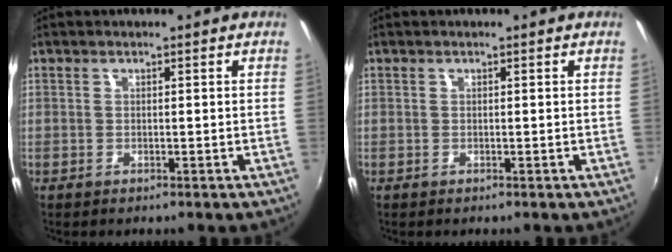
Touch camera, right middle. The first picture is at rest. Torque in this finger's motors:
{"motor_torque": [0.00, 0.00, 0.00, 0.00]}